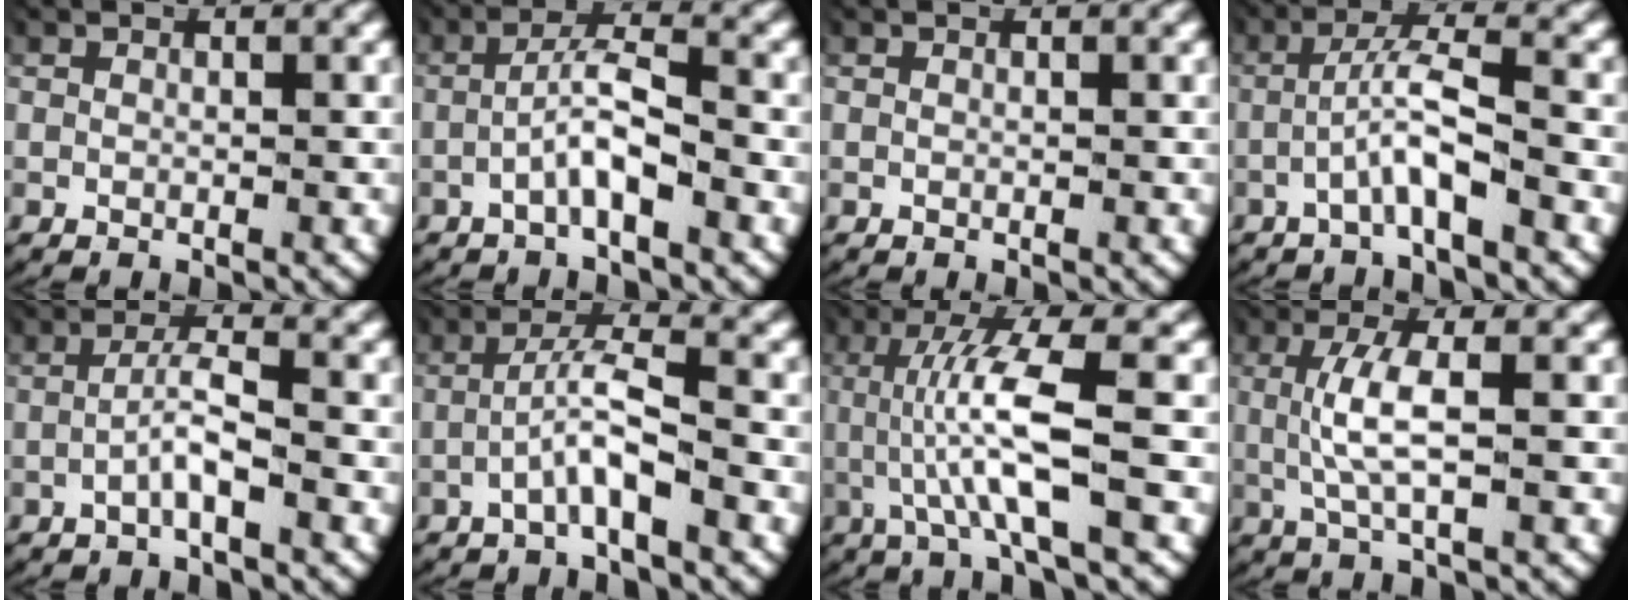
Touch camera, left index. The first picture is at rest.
{"total": 3.3, "force": [-1.2, 0.7, 3.0], "torque": [-0.055, 0.008, -0.024]}
{"total": 0.0}
{"total": 3.6, "force": [-1.0, 0.8, 3.3], "torque": [-0.061, 0.007, -0.020]}
{"total": 2.7, "force": [-1.4, 0.3, 2.3], "torque": [-0.049, 0.001, -0.026]}
{"total": 3.3, "force": [-1.2, 0.7, 3.0], "torque": [-0.059, 0.007, -0.023]}
{"total": 6.7, "force": [0.6, 1.4, 6.5], "torque": [-0.128, 0.005, 0.007]}
{"total": 4.1, "force": [0.2, 0.8, 4.0], "torque": [-0.091, 0.000, 0.006]}